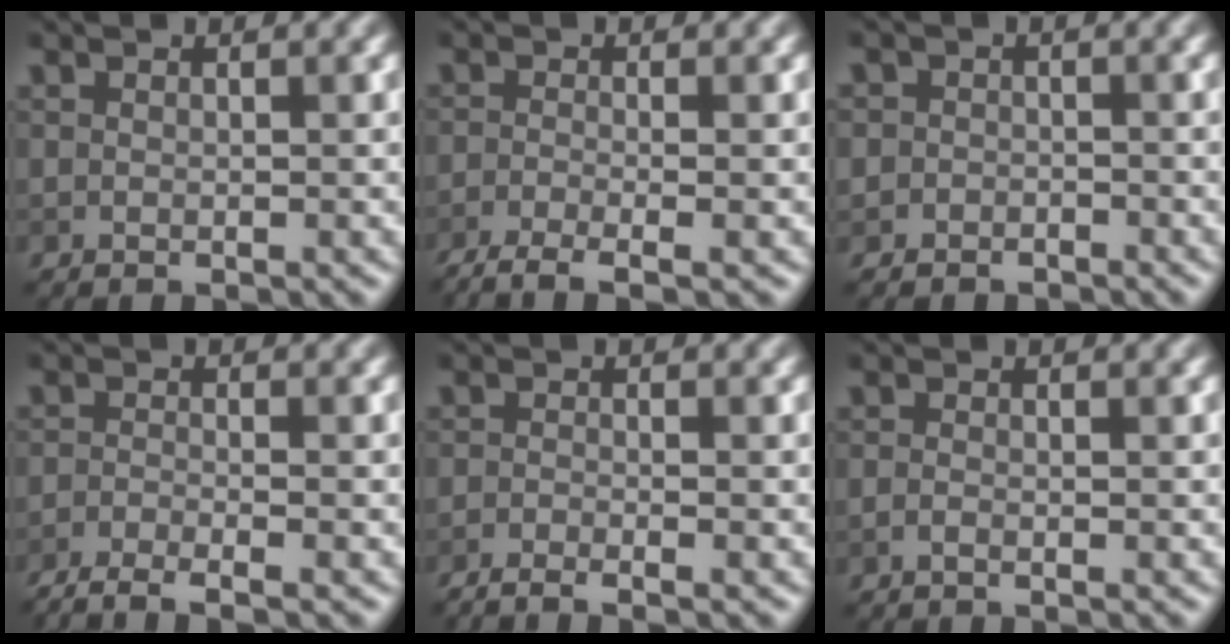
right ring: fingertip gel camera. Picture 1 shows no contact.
{"total": 4.0, "force": [-2.6, 1.1, 2.9], "torque": [-0.049, -0.009, -0.055]}
{"total": 1.5, "force": [-0.8, 1.2, -0.2], "torque": [0.030, 0.004, -0.025]}
{"total": 4.2, "force": [-3.2, 0.8, 2.6], "torque": [-0.047, -0.009, -0.067]}
{"total": 2.8, "force": [-2.0, 0.6, 1.9], "torque": [-0.032, -0.001, -0.038]}
{"total": 0.6, "force": [-0.4, 0.2, 0.5], "torque": [-0.010, -0.002, -0.009]}